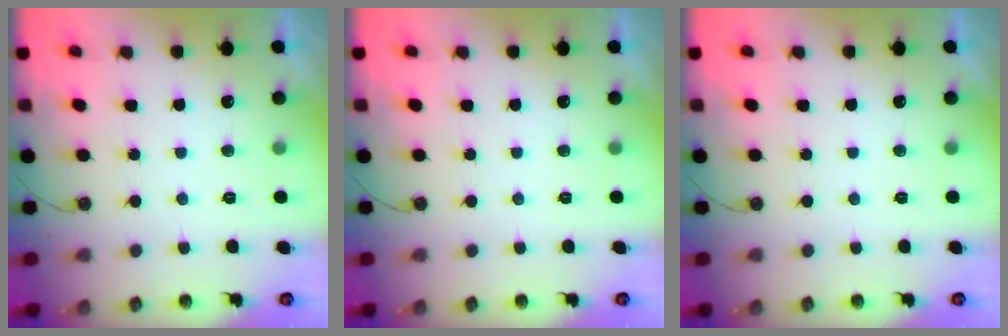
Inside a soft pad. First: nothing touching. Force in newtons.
{"total": 0.0}
{"total": 0.0}